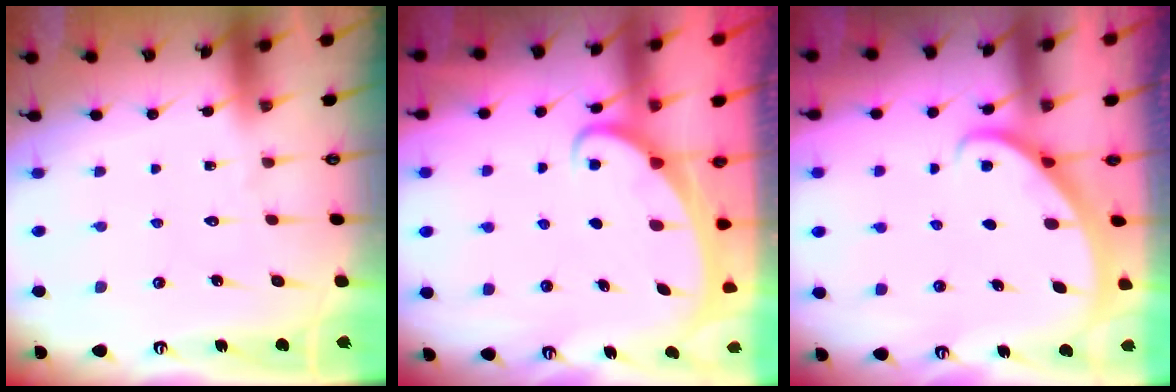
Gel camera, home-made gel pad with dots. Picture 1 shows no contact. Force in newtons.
{"total": 2.4, "press": 2.3, "slide": 0.3}
{"total": 2.1, "press": 2.1, "slide": 0.2}